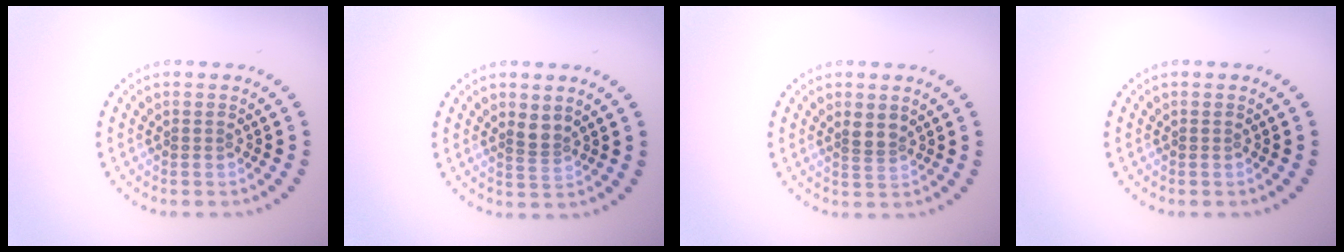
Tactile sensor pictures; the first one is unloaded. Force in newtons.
{"total": 1.2, "press": 0.9, "slide": 0.8}
{"total": 1.6, "press": 1.2, "slide": 1.0}
{"total": 0.0}